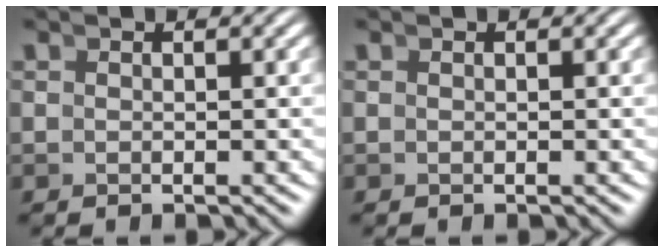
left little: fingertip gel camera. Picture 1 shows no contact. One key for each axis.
{"total": 0.0}